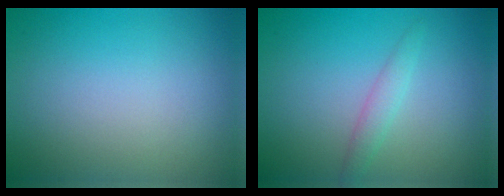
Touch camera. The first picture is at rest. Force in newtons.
{"total": 1.4, "press": 1.4, "slide": 0.1}